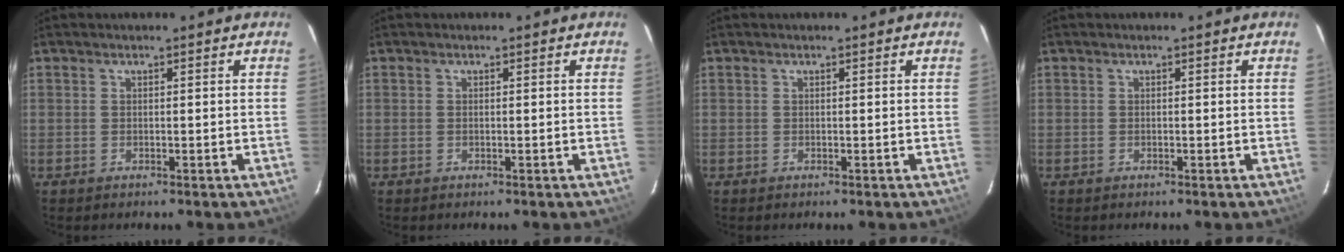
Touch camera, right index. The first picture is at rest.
{"total": 0.0}
{"total": 0.0}
{"total": 0.0}